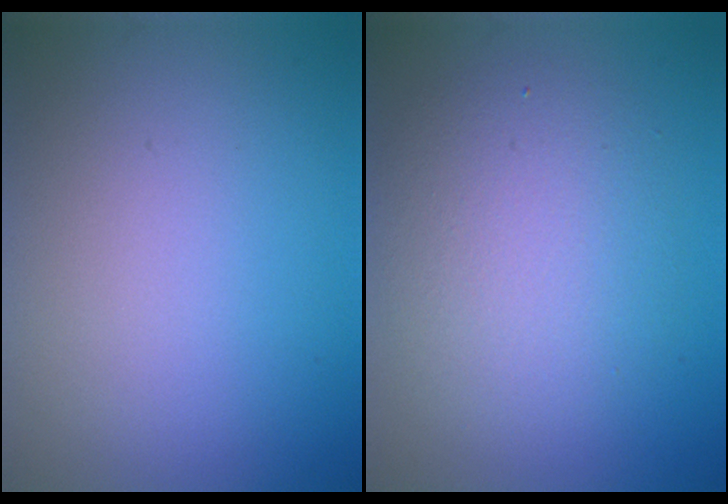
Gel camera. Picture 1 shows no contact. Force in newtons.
{"total": 4.9, "press": 4.8, "slide": 0.8}